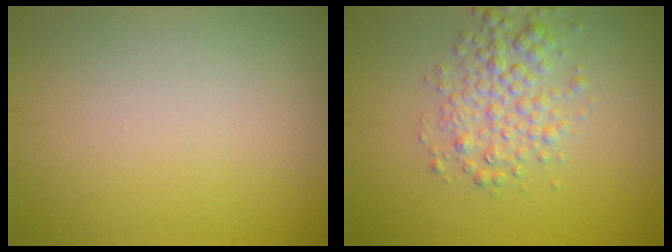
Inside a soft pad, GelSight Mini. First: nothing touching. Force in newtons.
{"total": 3.6, "press": 3.6, "slide": 0.1}